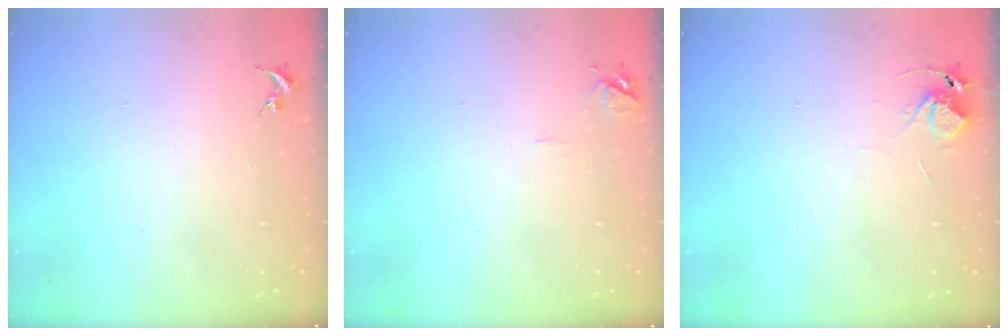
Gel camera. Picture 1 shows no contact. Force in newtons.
{"total": 6.3, "press": 6.3, "slide": 0.7}
{"total": 5.7, "press": 5.7, "slide": 0.3}